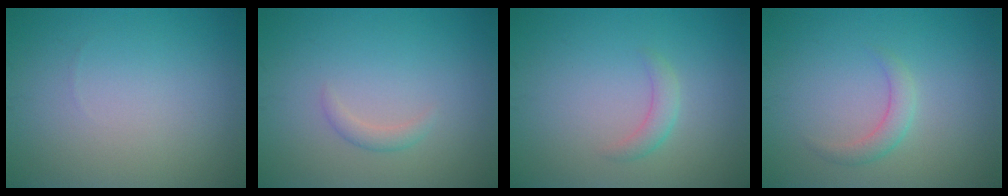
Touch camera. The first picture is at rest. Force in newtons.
{"total": 1.1, "press": 1.1, "slide": 0.1}
{"total": 1.6, "press": 1.6, "slide": 0.1}
{"total": 1.7, "press": 1.7, "slide": 0.0}